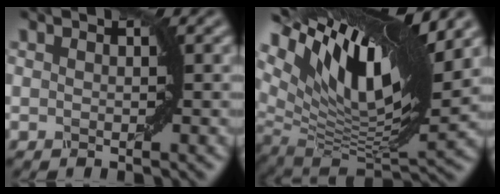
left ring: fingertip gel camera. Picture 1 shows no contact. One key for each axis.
{"total": 13.6, "fx": 6.8, "fy": 5.2, "fz": 10.6, "tx": -0.189, "ty": 0.012, "tz": 0.122}